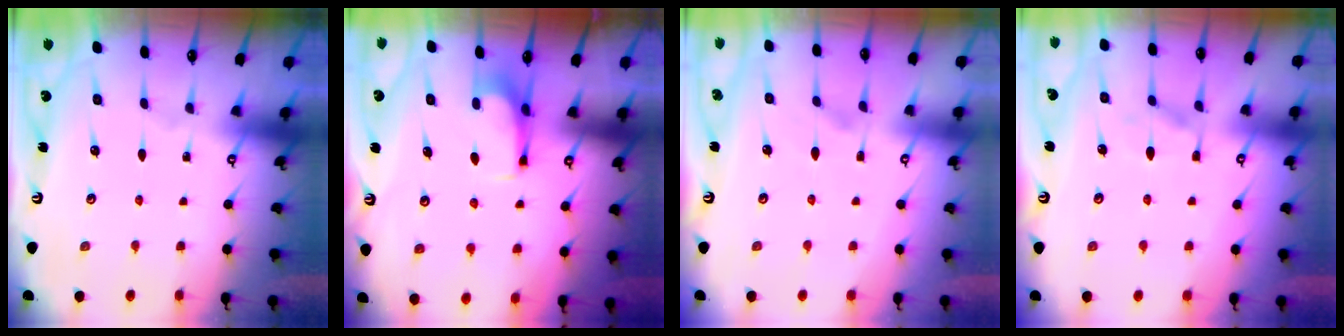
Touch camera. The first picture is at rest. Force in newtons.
{"total": 5.0, "press": 4.9, "slide": 1.0}
{"total": 3.7, "press": 3.5, "slide": 1.2}
{"total": 1.4, "press": 0.3, "slide": 1.4}